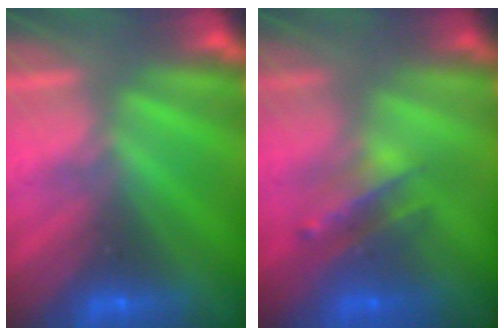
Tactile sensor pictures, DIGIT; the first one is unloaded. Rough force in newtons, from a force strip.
{"total": 2.4}